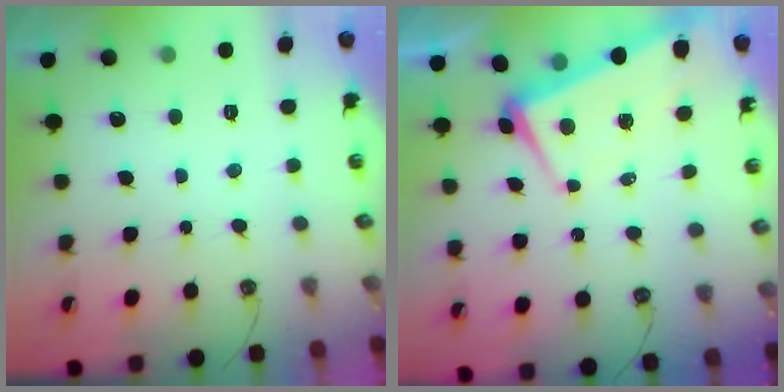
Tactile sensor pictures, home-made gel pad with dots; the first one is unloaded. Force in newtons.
{"total": 1.6, "press": 1.3, "slide": 0.9}